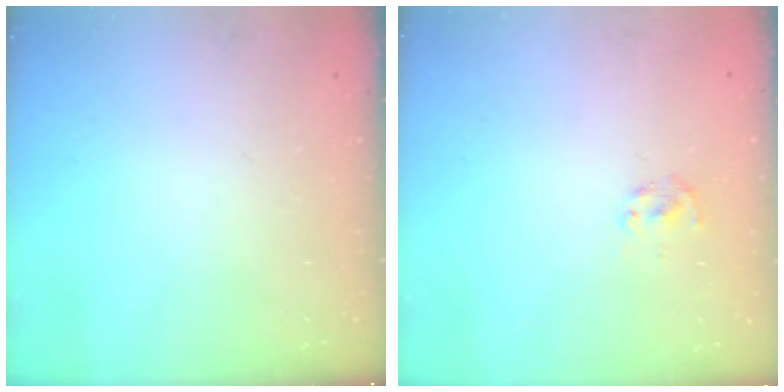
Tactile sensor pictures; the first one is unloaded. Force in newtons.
{"total": 2.0, "press": 1.8, "slide": 0.7}